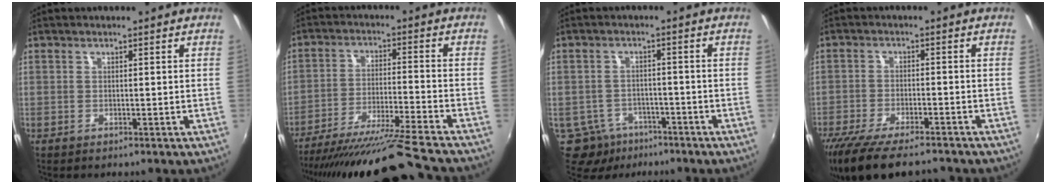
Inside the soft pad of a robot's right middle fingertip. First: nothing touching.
{"total": 18.2, "force": [-16.3, -1.9, 7.8], "torque": [-0.149, -0.036, -0.265]}
{"total": 8.7, "force": [-5.4, 6.4, 2.3], "torque": [-0.070, 0.002, -0.076]}
{"total": 13.9, "force": [-11.5, 3.5, 7.2], "torque": [-0.154, -0.038, -0.191]}